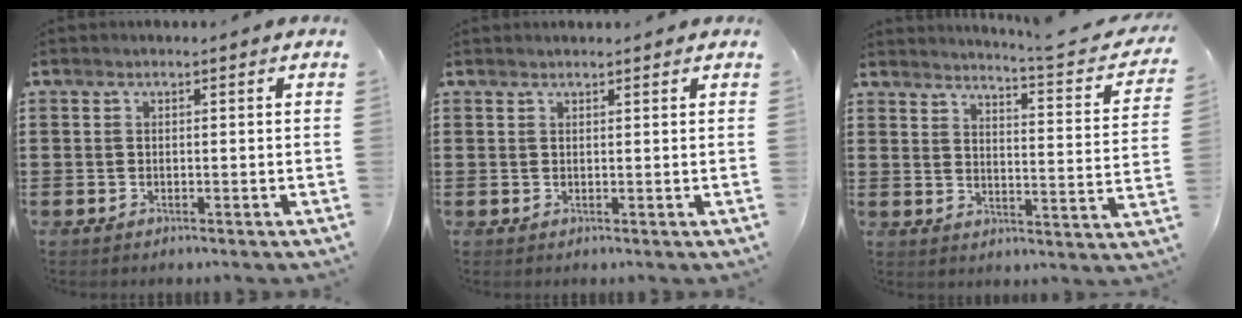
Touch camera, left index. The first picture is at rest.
{"total": 0.8, "force": [0.8, 0.0, 0.0], "torque": [-0.002, 0.000, 0.015]}
{"total": 4.2, "force": [3.7, -0.6, 1.9], "torque": [-0.041, -0.038, 0.050]}